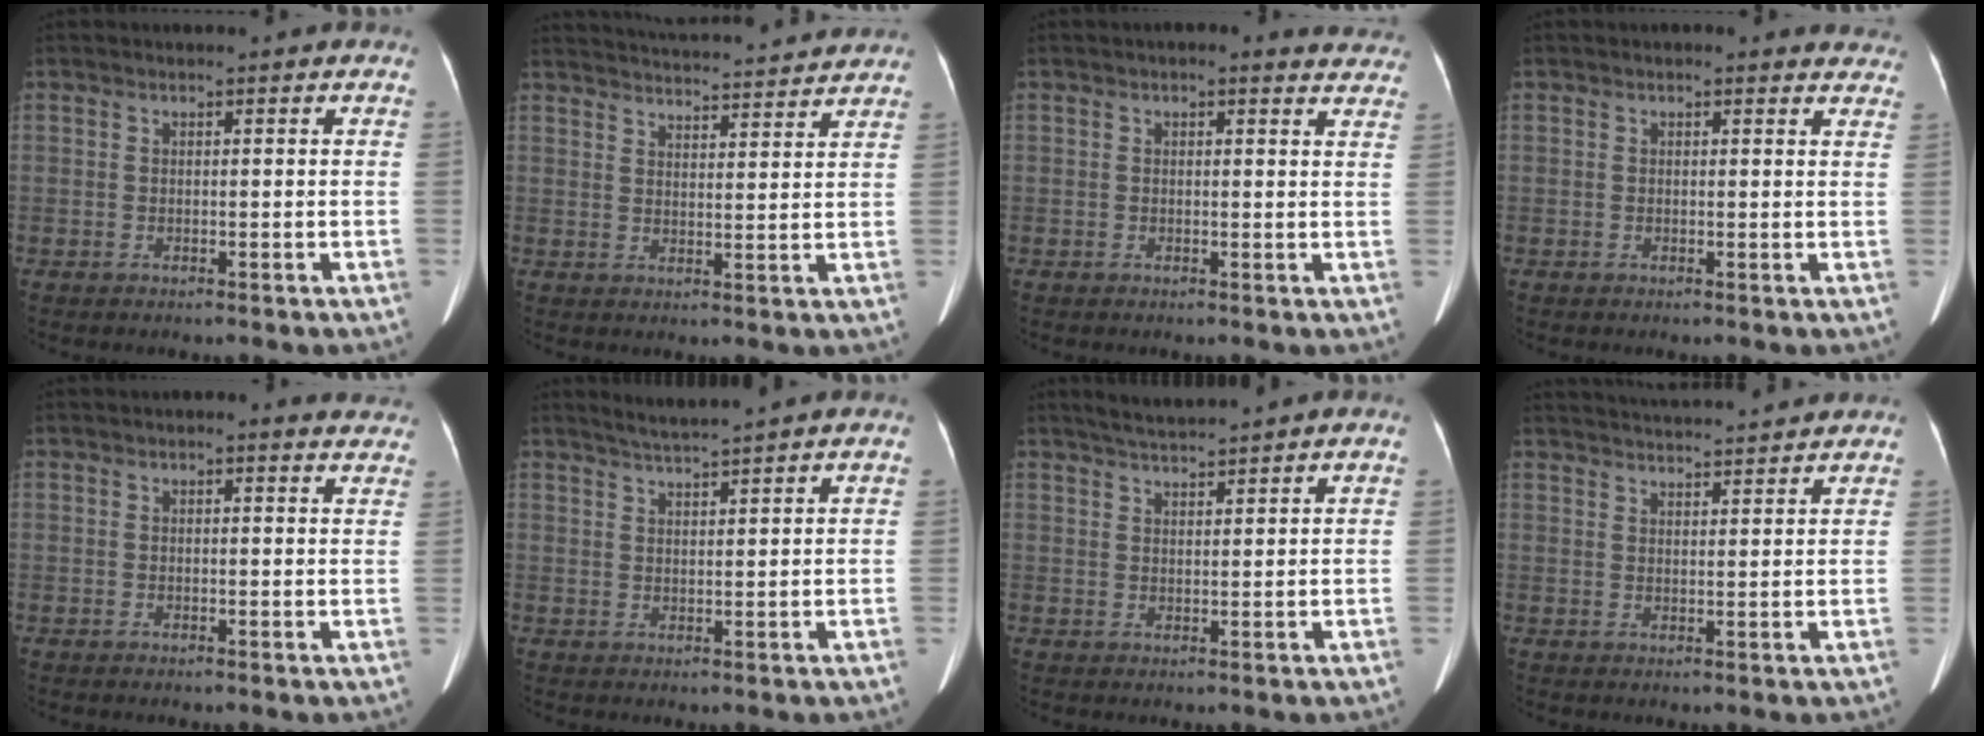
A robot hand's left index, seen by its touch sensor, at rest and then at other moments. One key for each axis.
{"total": 17.2, "fx": 16.4, "fy": 1.6, "fz": 4.8, "tx": -0.079, "ty": 0.022, "tz": 0.222}
{"total": 5.7, "fx": 4.8, "fy": 2.2, "fz": 2.0, "tx": -0.005, "ty": 0.004, "tz": 0.034}
{"total": 3.9, "fx": 3.4, "fy": 1.8, "fz": 0.6, "tx": 0.013, "ty": -0.004, "tz": 0.012}
{"total": 3.7, "fx": 2.9, "fy": 1.8, "fz": 1.4, "tx": -0.003, "ty": 0.008, "tz": 0.017}
{"total": 3.0, "fx": 2.7, "fy": -1.1, "fz": 0.8, "tx": -0.017, "ty": 0.001, "tz": 0.056}
{"total": 3.2, "fx": 3.0, "fy": -0.6, "fz": 0.9, "tx": -0.020, "ty": 0.008, "tz": 0.061}
{"total": 10.0, "fx": 9.6, "fy": 0.1, "fz": 2.8, "tx": -0.050, "ty": 0.025, "tz": 0.135}